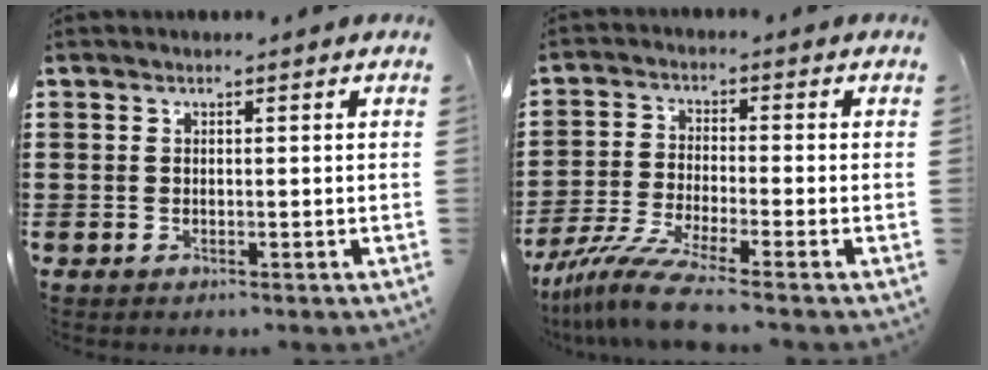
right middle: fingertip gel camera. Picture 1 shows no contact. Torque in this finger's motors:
{"motor_torque": [1.43, -0.71, 0.56, 0.10]}